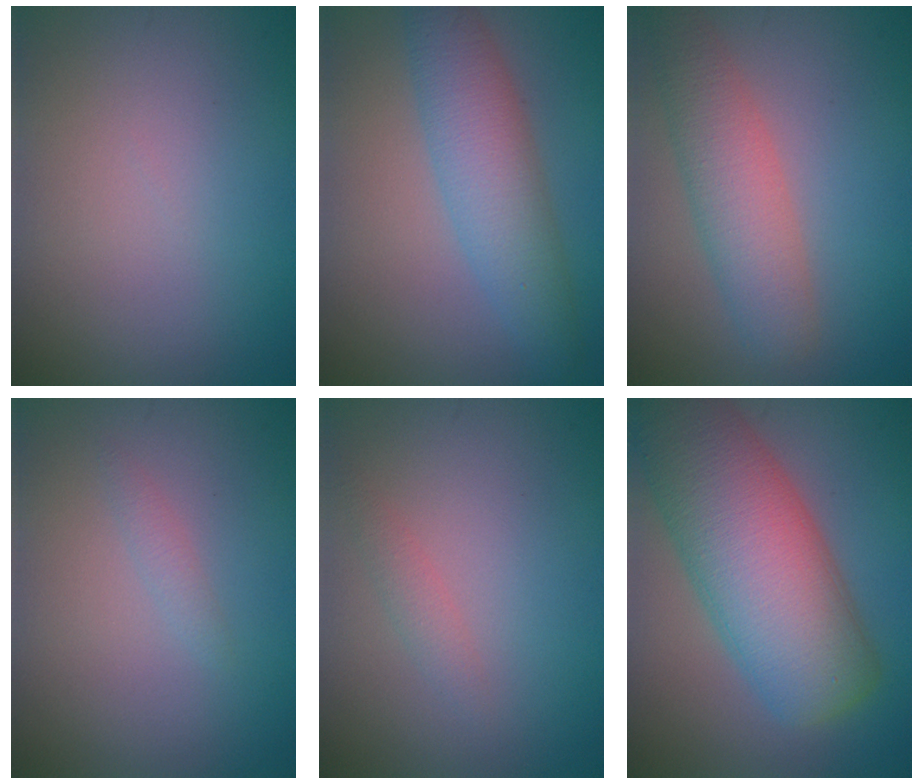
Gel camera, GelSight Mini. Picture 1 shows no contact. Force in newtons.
{"total": 5.3, "press": 5.3, "slide": 0.2}
{"total": 4.7, "press": 4.6, "slide": 0.3}
{"total": 0.9, "press": 0.8, "slide": 0.1}
{"total": 1.2, "press": 1.2, "slide": 0.0}
{"total": 12.3, "press": 12.3, "slide": 0.8}